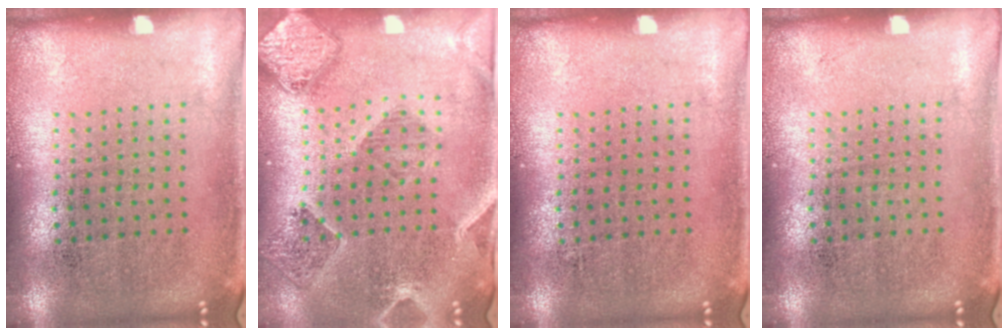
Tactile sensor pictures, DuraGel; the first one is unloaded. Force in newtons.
{"total": 1.6, "press": 1.6, "slide": 0.3}
{"total": 0.0}
{"total": 0.0}